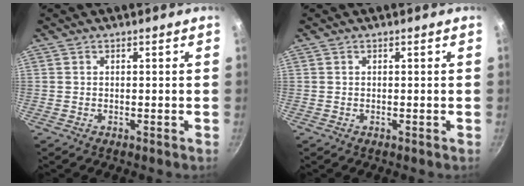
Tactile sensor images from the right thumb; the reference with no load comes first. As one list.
[{"total": 0.0}]